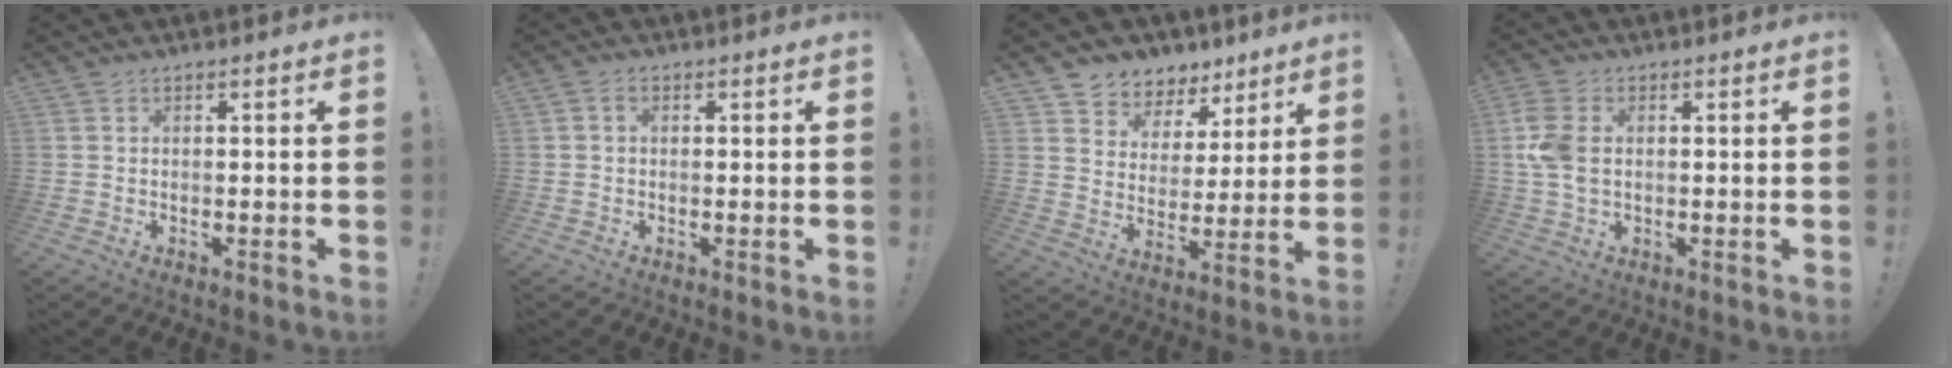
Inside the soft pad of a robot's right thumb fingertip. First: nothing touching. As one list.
[{"total": 0.9, "force": [0.0, 0.8, 0.5], "torque": [-0.008, 0.005, -0.001]}, {"total": 7.2, "force": [4.4, 5.7, 0.9], "torque": [-0.013, -0.040, 0.089]}, {"total": 8.1, "force": [0.9, 5.3, 6.0], "torque": [-0.144, -0.001, 0.015]}]